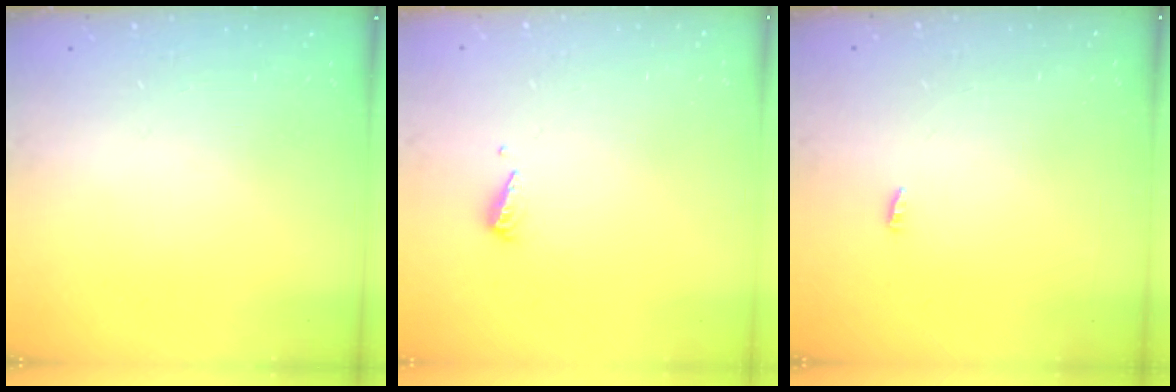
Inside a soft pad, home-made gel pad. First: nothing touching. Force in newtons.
{"total": 2.9, "press": 2.9, "slide": 0.4}
{"total": 6.6, "press": 2.7, "slide": 6.1}